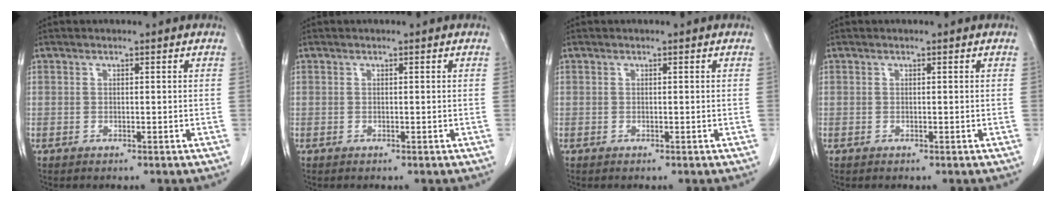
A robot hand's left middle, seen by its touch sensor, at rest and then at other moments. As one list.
[{"total": 0.0}, {"total": 0.0}, {"total": 0.0}]